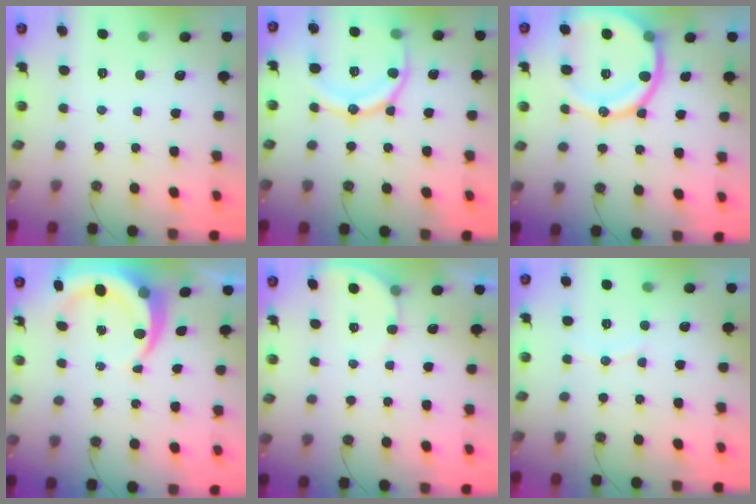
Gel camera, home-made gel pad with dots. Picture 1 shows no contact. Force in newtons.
{"total": 16.9, "press": 16.8, "slide": 1.7}
{"total": 19.1, "press": 18.9, "slide": 2.4}
{"total": 8.8, "press": 8.8, "slide": 1.2}
{"total": 2.7, "press": 2.7, "slide": 0.1}
{"total": 4.2, "press": 4.1, "slide": 0.4}